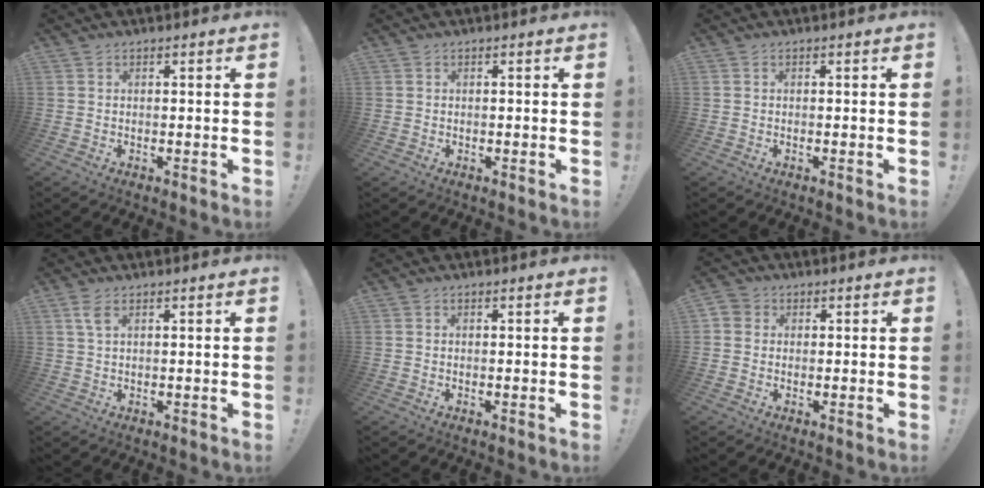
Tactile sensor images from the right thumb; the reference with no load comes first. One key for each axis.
{"total": 1.2, "fx": 0.6, "fy": 1.1, "fz": -0.1, "tx": 0.010, "ty": -0.004, "tz": 0.008}
{"total": 0.0}
{"total": 3.3, "fx": 1.4, "fy": 1.2, "fz": 2.8, "tx": -0.055, "ty": 0.001, "tz": 0.025}
{"total": 0.0}
{"total": 3.0, "fx": 0.5, "fy": 2.8, "fz": 1.0, "tx": -0.015, "ty": 0.002, "tz": 0.010}